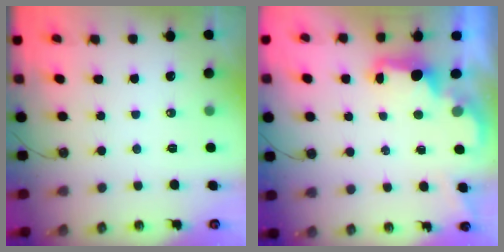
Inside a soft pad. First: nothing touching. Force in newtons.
{"total": 2.4, "press": 2.2, "slide": 0.7}